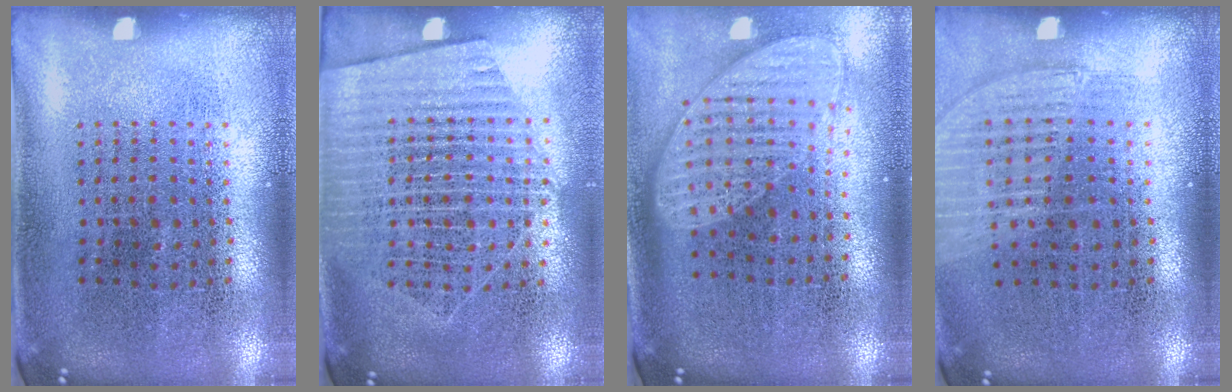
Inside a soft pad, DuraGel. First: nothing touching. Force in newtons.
{"total": 1.6, "press": 1.4, "slide": 0.8}
{"total": 1.7, "press": 1.3, "slide": 1.0}
{"total": 1.2, "press": 1.1, "slide": 0.4}